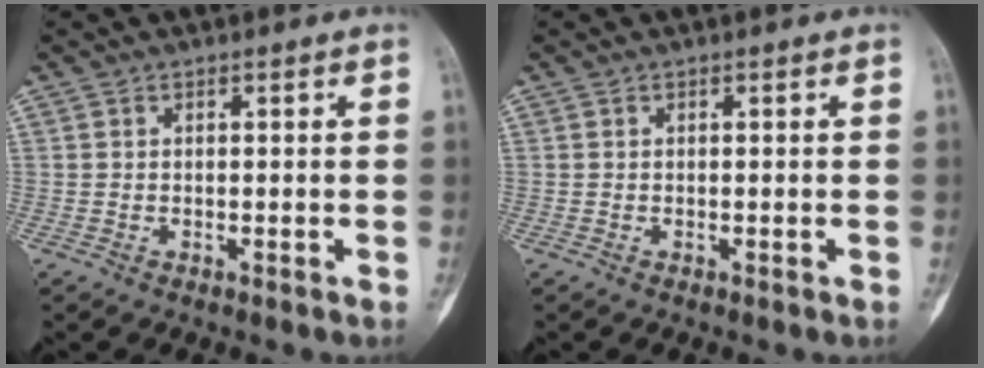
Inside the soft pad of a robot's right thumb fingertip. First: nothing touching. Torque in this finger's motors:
{"motor_torque": [0.00, 0.00, 0.00, 0.00, 0.00]}